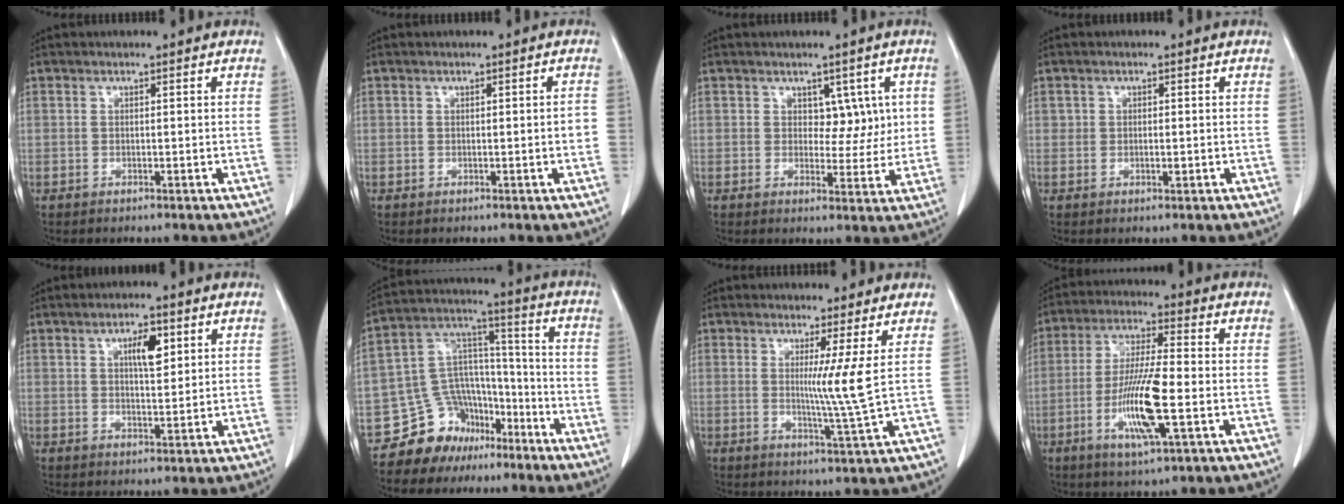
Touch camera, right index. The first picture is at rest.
{"total": 1.4, "force": [-0.2, 0.2, 1.4], "torque": [-0.016, 0.000, -0.001]}
{"total": 4.3, "force": [1.5, 3.0, 2.8], "torque": [-0.021, 0.003, 0.022]}
{"total": 1.1, "force": [-0.1, 0.7, 0.9], "torque": [-0.012, -0.001, -0.001]}
{"total": 4.6, "force": [1.9, 1.4, 3.9], "torque": [-0.066, 0.001, 0.032]}
{"total": 12.8, "force": [-9.2, 8.5, 2.5], "torque": [-0.055, 0.084, -0.150]}
{"total": 5.0, "force": [1.1, -1.9, 4.5], "torque": [-0.081, -0.023, 0.023]}
{"total": 11.0, "force": [-3.0, 1.3, 10.5], "torque": [-0.202, -0.012, -0.057]}